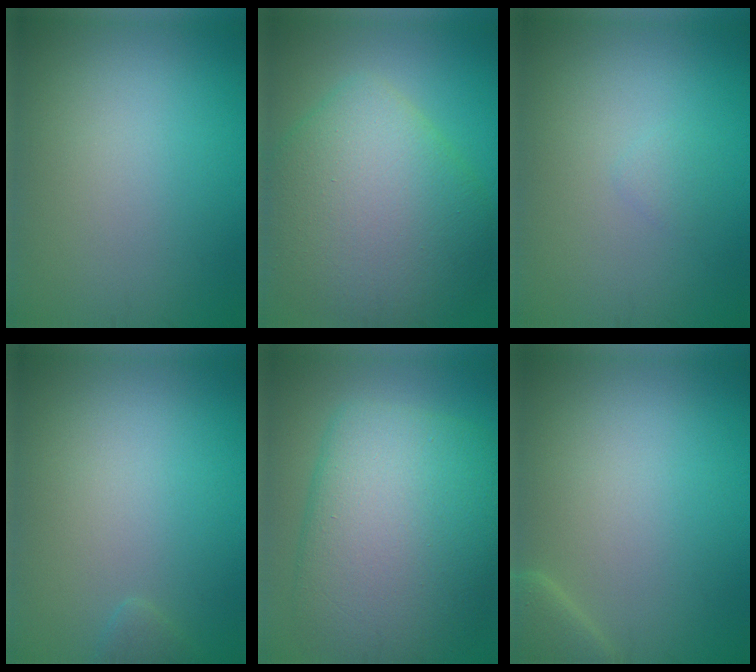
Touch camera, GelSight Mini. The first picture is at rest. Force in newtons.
{"total": 10.1, "press": 10.1, "slide": 0.8}
{"total": 0.6, "press": 0.6, "slide": 0.1}
{"total": 0.7, "press": 0.7, "slide": 0.1}
{"total": 11.6, "press": 11.6, "slide": 0.5}
{"total": 1.9, "press": 1.9, "slide": 0.2}